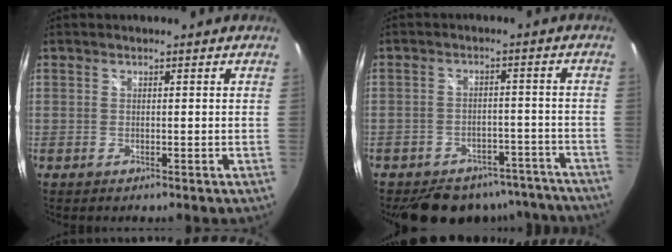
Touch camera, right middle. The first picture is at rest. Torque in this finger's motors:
{"motor_torque": [1.07, -1.07, 0.20, 0.11]}